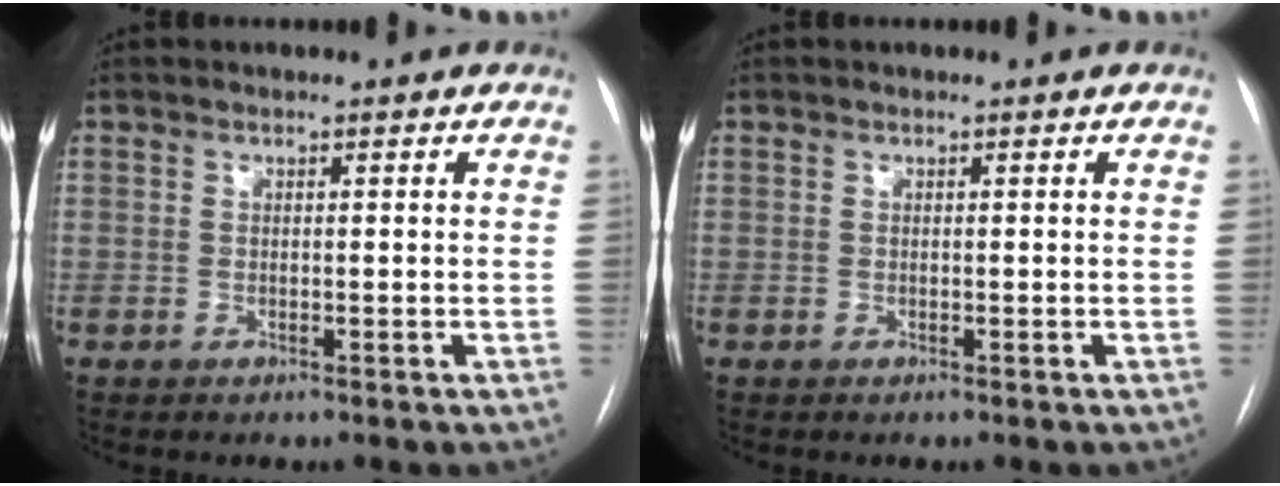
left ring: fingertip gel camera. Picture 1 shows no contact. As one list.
[{"total": 0.0}]